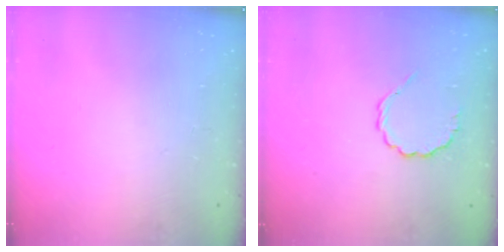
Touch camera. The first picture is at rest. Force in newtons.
{"total": 5.1, "press": 4.8, "slide": 1.6}